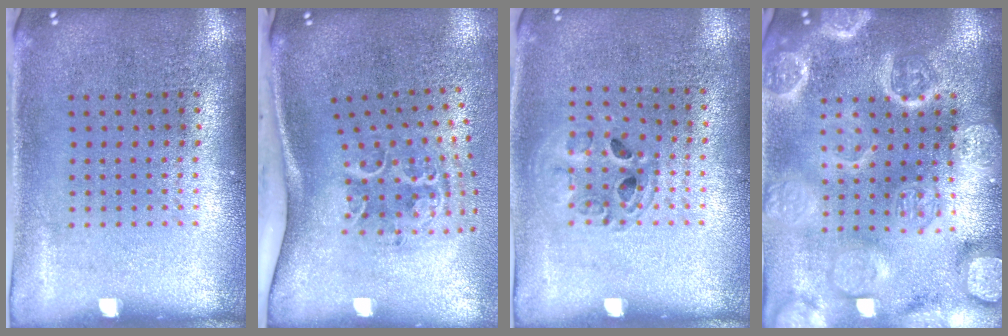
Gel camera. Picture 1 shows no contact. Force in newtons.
{"total": 2.3, "press": 1.4, "slide": 1.9}
{"total": 1.0, "press": 1.0, "slide": 0.2}
{"total": 5.1, "press": 5.1, "slide": 0.7}